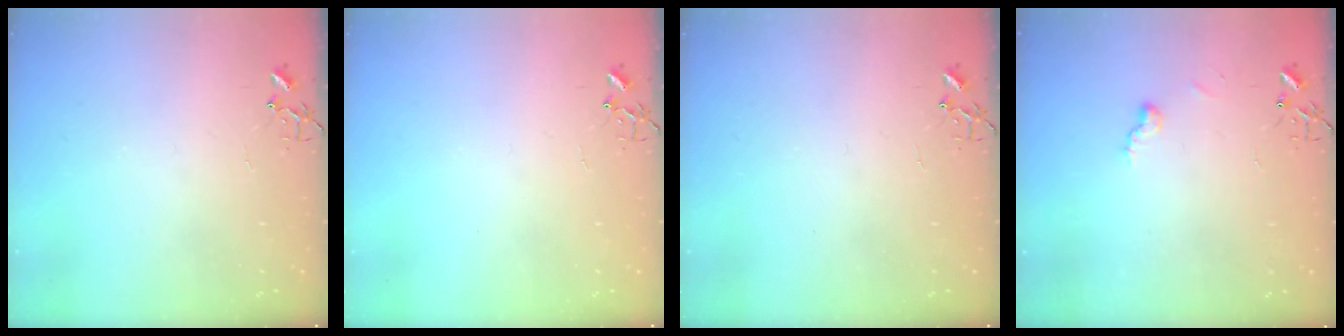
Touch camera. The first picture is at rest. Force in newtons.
{"total": 0.0}
{"total": 0.0}
{"total": 5.5, "press": 5.5, "slide": 0.6}